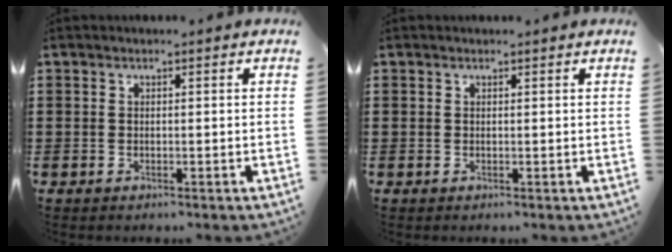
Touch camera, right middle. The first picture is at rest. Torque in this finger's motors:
{"motor_torque": [0.21, -0.98, 0.02, 0.02]}